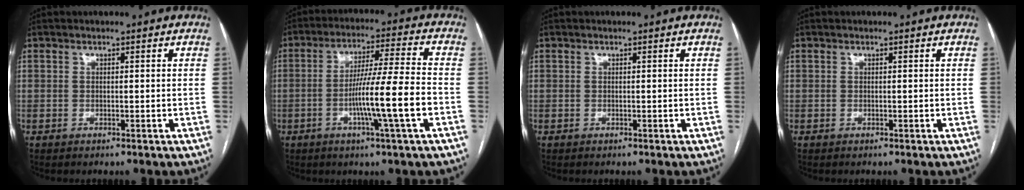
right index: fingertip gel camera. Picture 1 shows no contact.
{"total": 11.7, "force": [-3.4, -1.2, 11.1], "torque": [-0.196, -0.002, -0.061]}
{"total": 0.0}
{"total": 0.0}